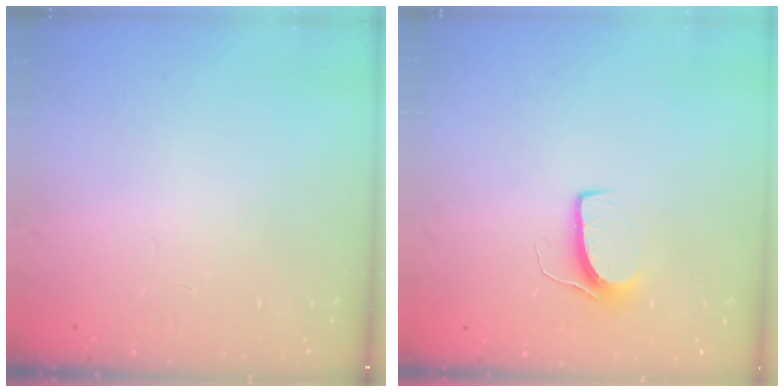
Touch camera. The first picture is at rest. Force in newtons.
{"total": 6.8, "press": 6.7, "slide": 0.5}